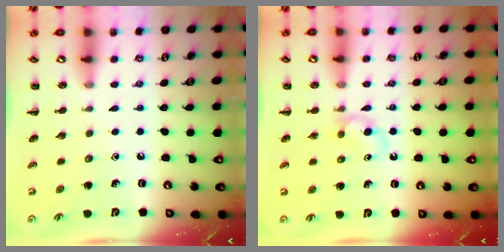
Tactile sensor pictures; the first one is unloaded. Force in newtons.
{"total": 3.7, "press": 3.5, "slide": 1.1}